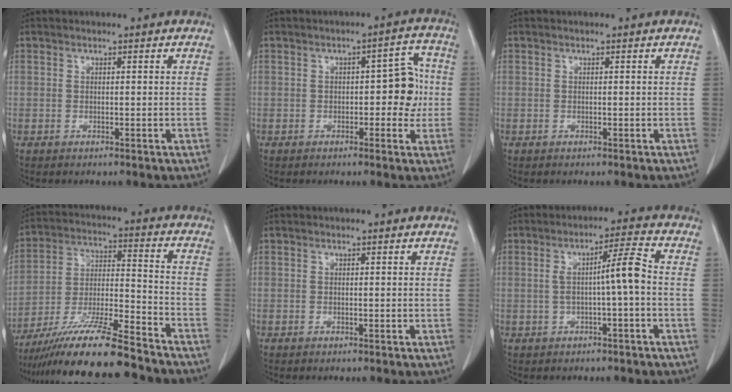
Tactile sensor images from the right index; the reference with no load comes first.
{"total": 6.3, "force": [-0.5, 2.9, 5.6], "torque": [-0.064, 0.026, -0.006]}
{"total": 0.0}
{"total": 18.4, "force": [-15.2, 0.8, 10.4], "torque": [-0.202, -0.023, -0.267]}
{"total": 0.0}
{"total": 5.6, "force": [-0.5, -0.1, 5.5], "torque": [-0.091, 0.018, -0.005]}